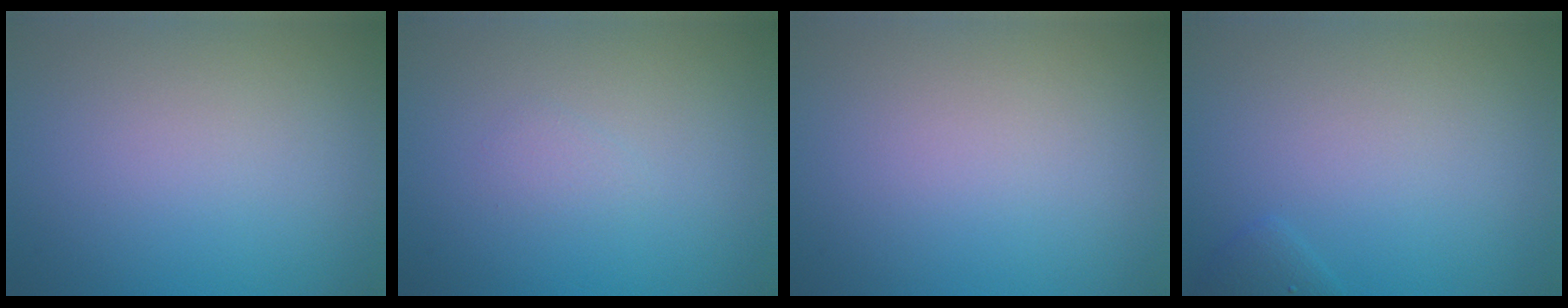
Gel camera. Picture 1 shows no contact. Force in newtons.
{"total": 0.7, "press": 0.7, "slide": 0.1}
{"total": 0.0}
{"total": 0.9, "press": 0.9, "slide": 0.0}